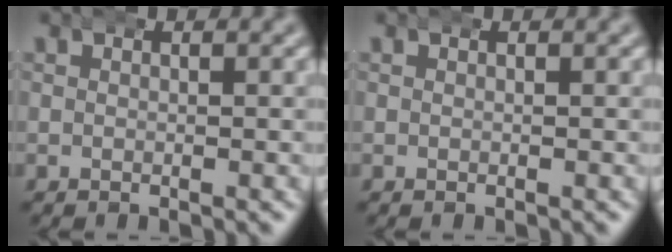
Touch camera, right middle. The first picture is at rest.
{"total": 0.0}